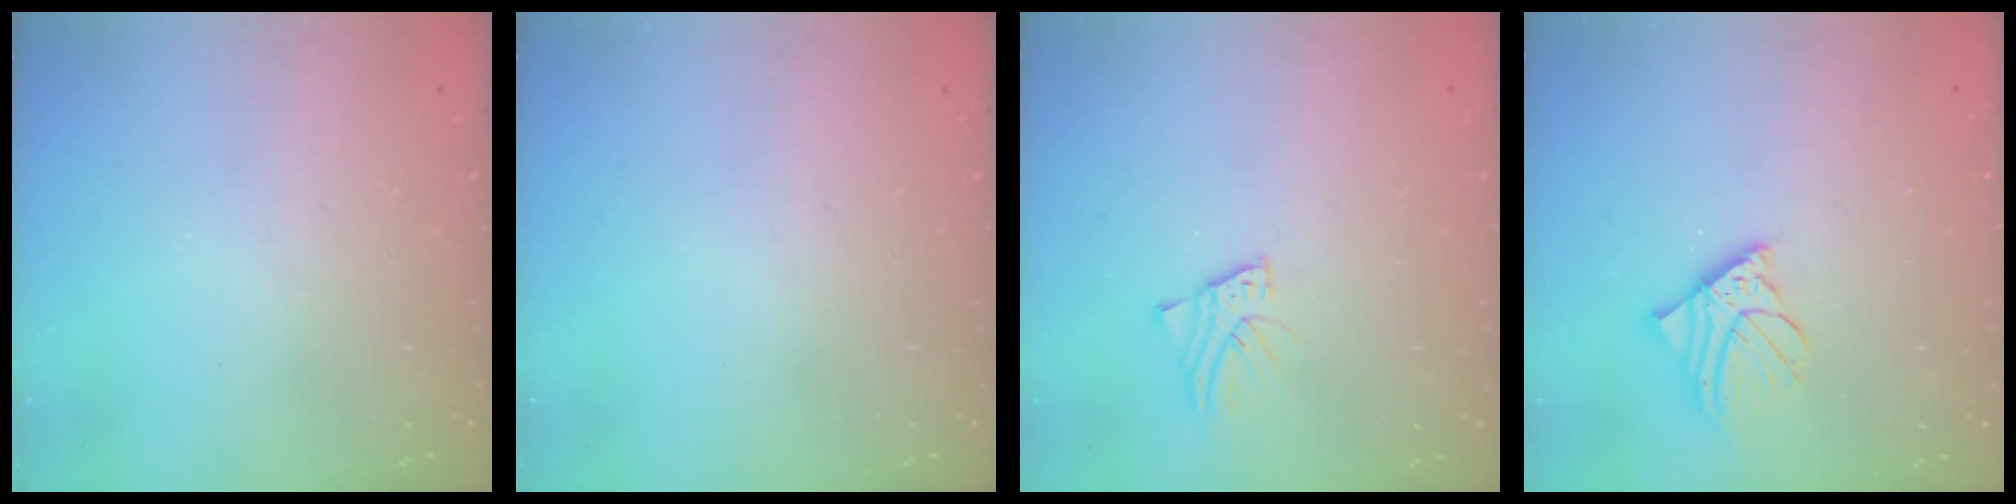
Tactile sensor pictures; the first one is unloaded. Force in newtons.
{"total": 0.0}
{"total": 2.5, "press": 2.5, "slide": 0.2}
{"total": 6.9, "press": 6.9, "slide": 1.0}